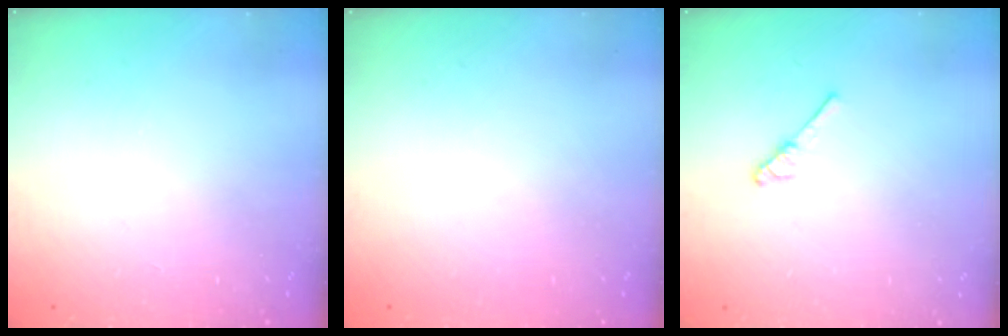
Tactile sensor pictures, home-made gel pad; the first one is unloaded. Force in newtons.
{"total": 1.6, "press": 1.6, "slide": 0.2}
{"total": 3.0, "press": 2.9, "slide": 0.5}